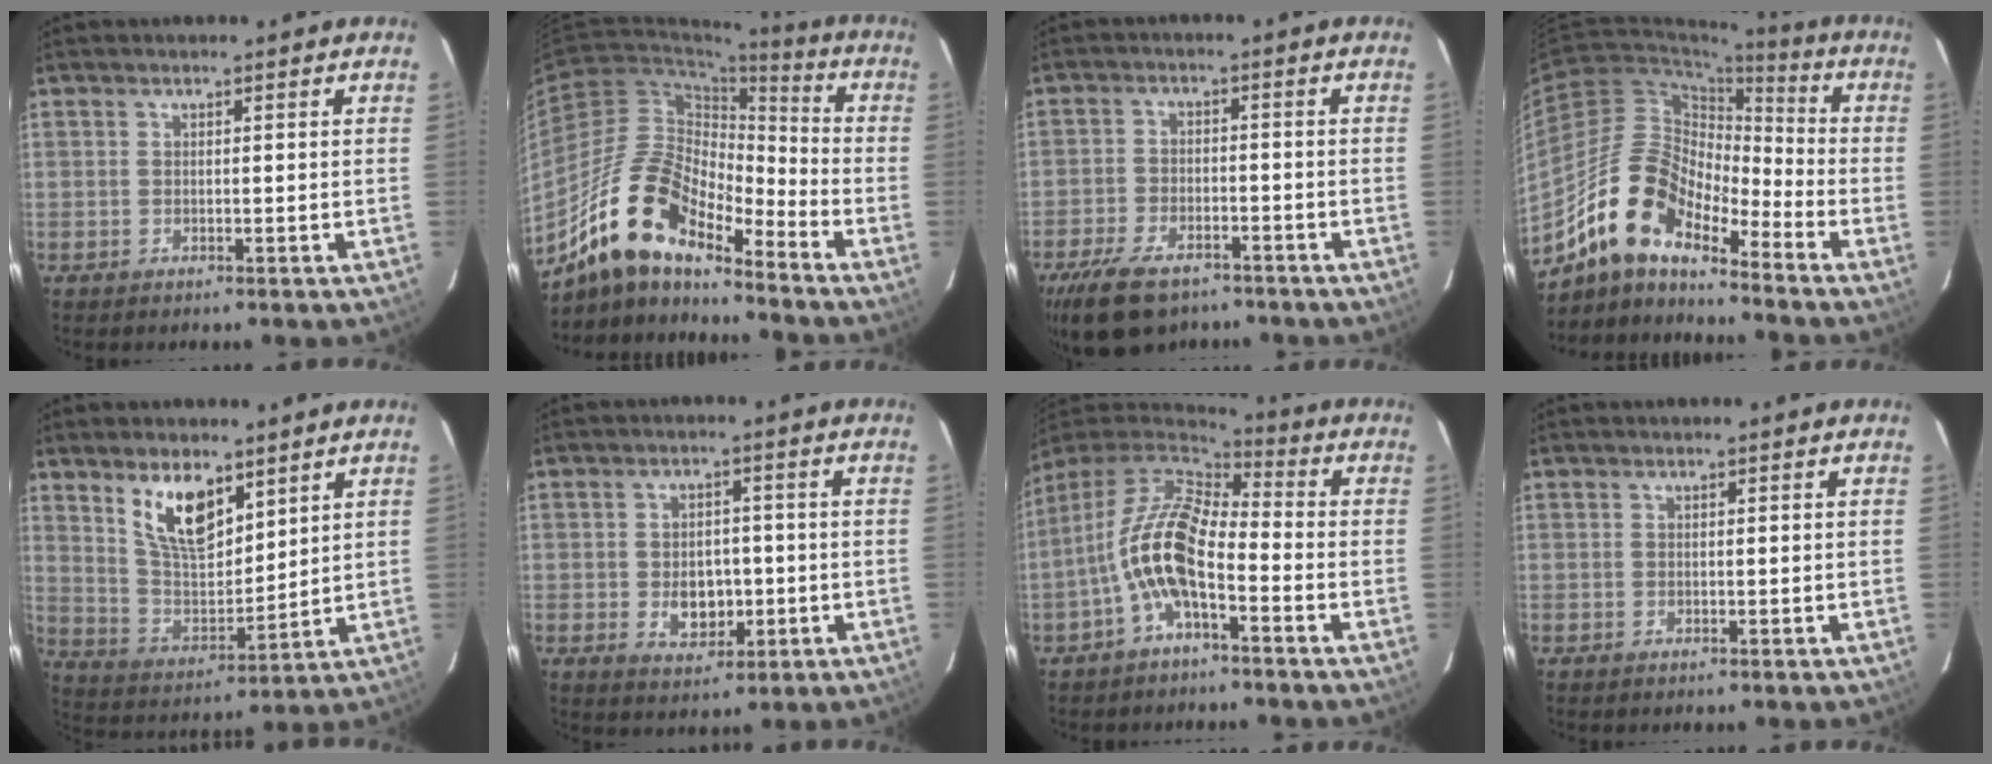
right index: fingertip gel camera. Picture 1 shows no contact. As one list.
[{"total": 16.2, "force": [-12.7, 5.0, 8.8], "torque": [-0.156, -0.002, -0.250]}, {"total": 13.0, "force": [-9.2, 6.4, 6.7], "torque": [-0.163, -0.015, -0.159]}, {"total": 13.8, "force": [-11.1, 4.5, 7.0], "torque": [-0.120, 0.011, -0.223]}, {"total": 11.7, "force": [7.0, 5.0, 7.9], "torque": [-0.144, 0.001, 0.144]}, {"total": 6.5, "force": [-1.3, 4.7, 4.2], "torque": [-0.079, 0.000, -0.009]}, {"total": 13.0, "force": [-4.1, 5.3, 11.1], "torque": [-0.228, 0.011, -0.086]}, {"total": 0.0}]